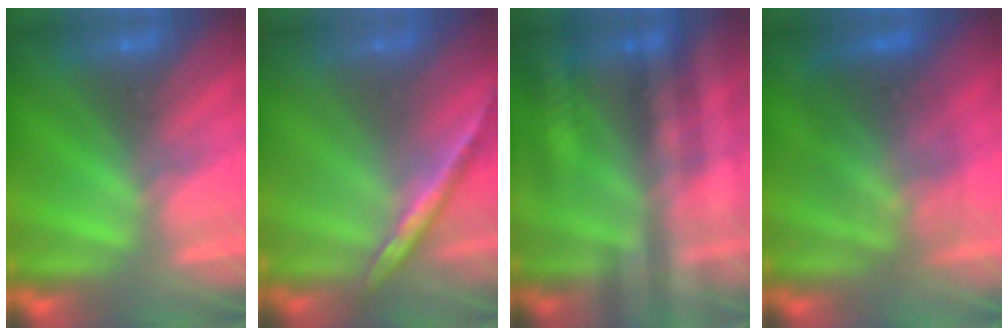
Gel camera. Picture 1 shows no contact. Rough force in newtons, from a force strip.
{"total": 1.5}
{"total": 2.6}
{"total": 3.7}